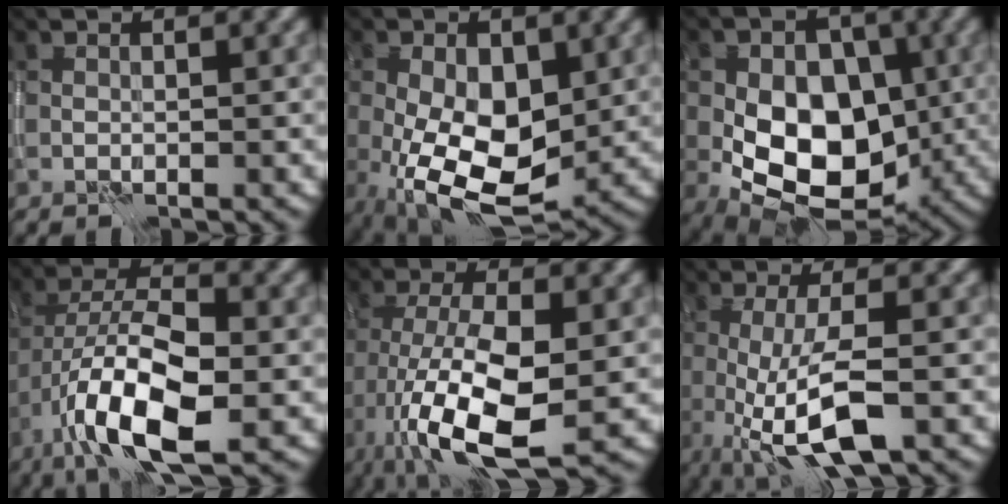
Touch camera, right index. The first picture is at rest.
{"total": 9.6, "force": [-1.8, 5.1, 8.0], "torque": [-0.152, -0.011, -0.035]}
{"total": 13.4, "force": [-1.6, 9.4, 9.4], "torque": [-0.117, -0.002, -0.041]}
{"total": 10.3, "force": [-4.3, 3.8, 8.6], "torque": [-0.166, 0.002, -0.081]}
{"total": 11.0, "force": [-4.0, 3.9, 9.4], "torque": [-0.191, -0.015, -0.074]}
{"total": 6.7, "force": [-1.9, 1.7, 6.2], "torque": [-0.125, -0.009, -0.036]}